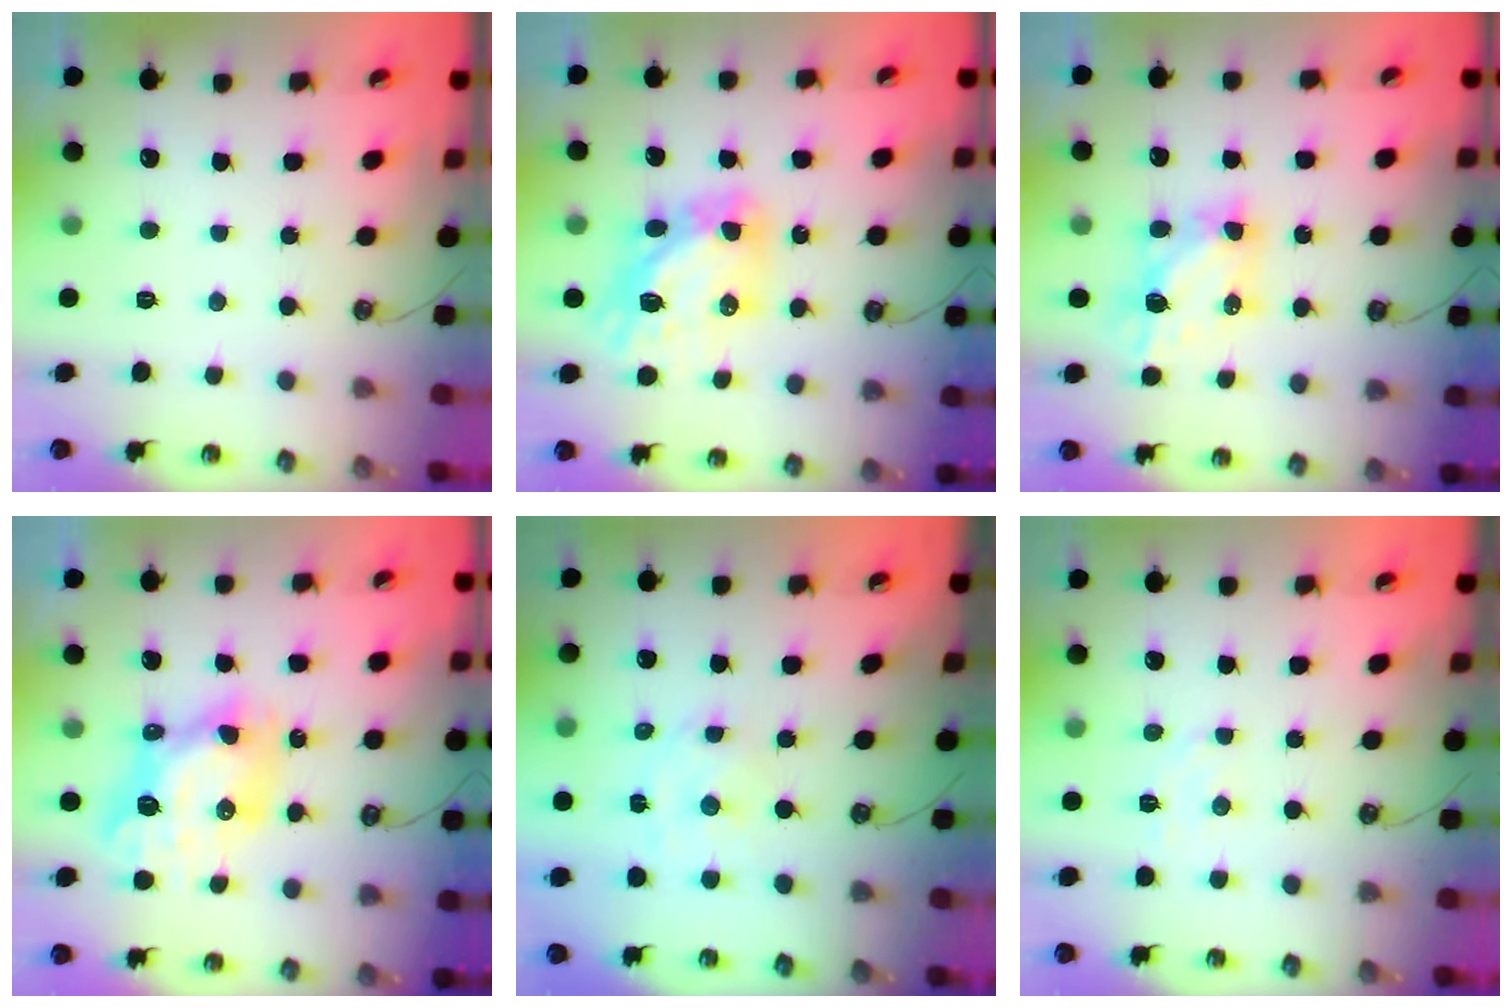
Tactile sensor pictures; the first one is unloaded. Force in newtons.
{"total": 12.2, "press": 12.2, "slide": 1.2}
{"total": 6.2, "press": 6.2, "slide": 0.2}
{"total": 10.7, "press": 10.6, "slide": 0.9}
{"total": 2.6, "press": 2.6, "slide": 0.6}
{"total": 5.8, "press": 5.8, "slide": 0.7}